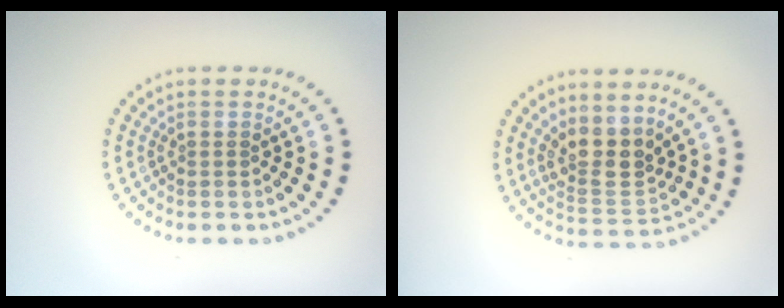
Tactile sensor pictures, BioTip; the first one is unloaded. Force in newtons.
{"total": 3.6, "press": 3.1, "slide": 1.9}